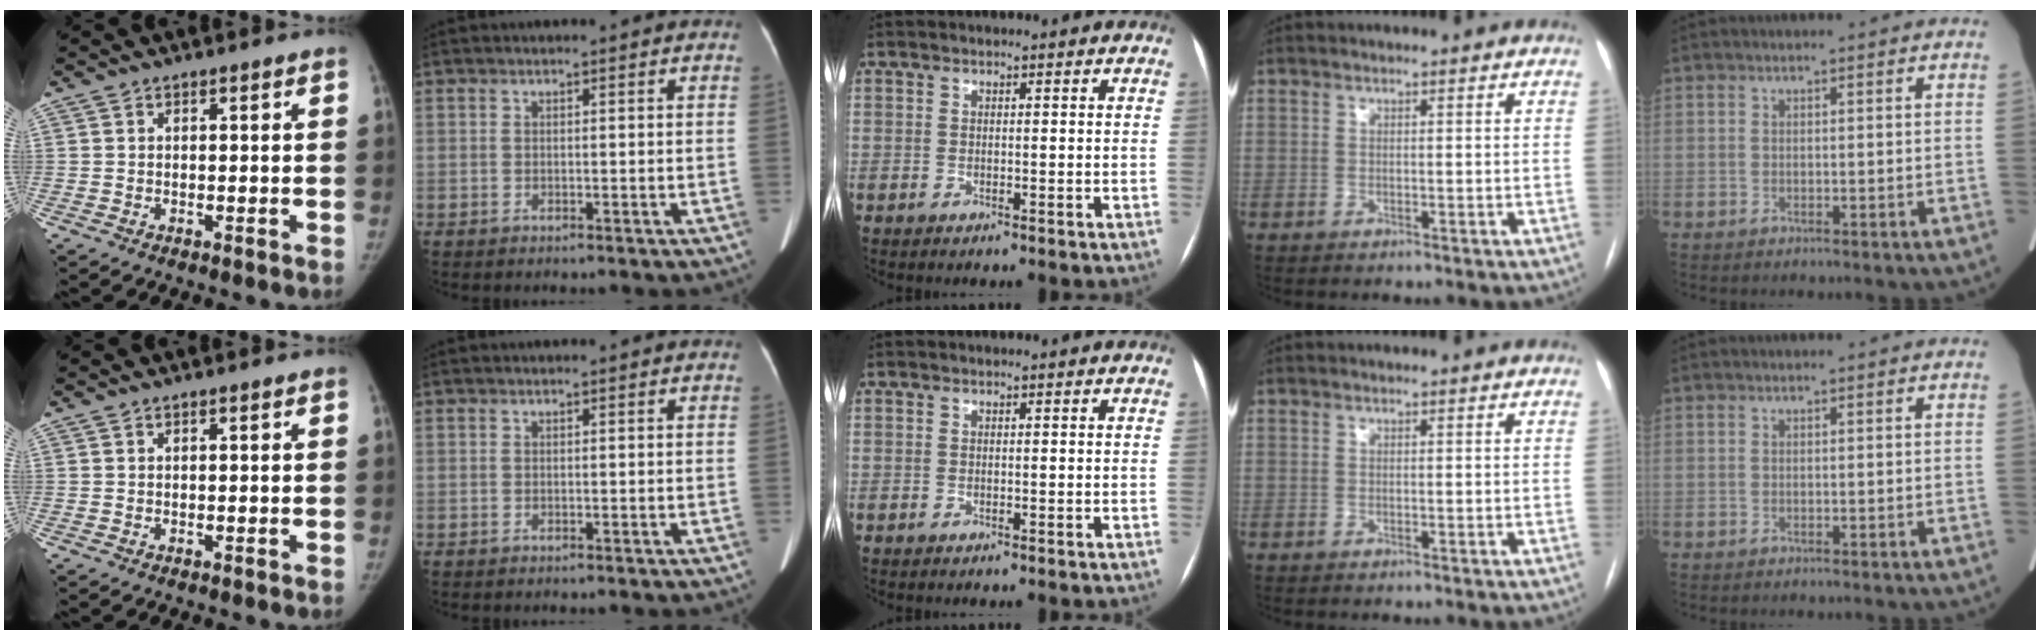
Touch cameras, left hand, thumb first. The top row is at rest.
{}